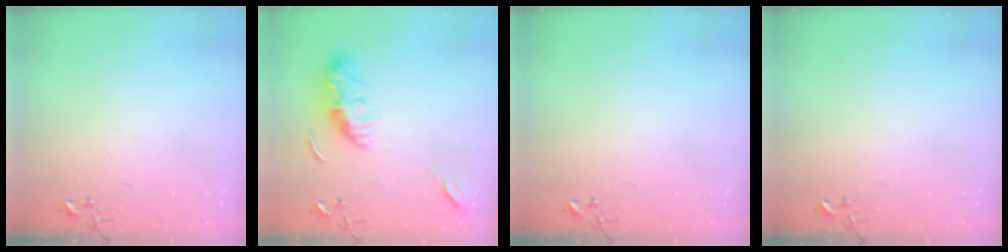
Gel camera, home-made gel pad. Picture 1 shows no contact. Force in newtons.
{"total": 11.3, "press": 11.3, "slide": 0.3}
{"total": 0.0}
{"total": 0.0}